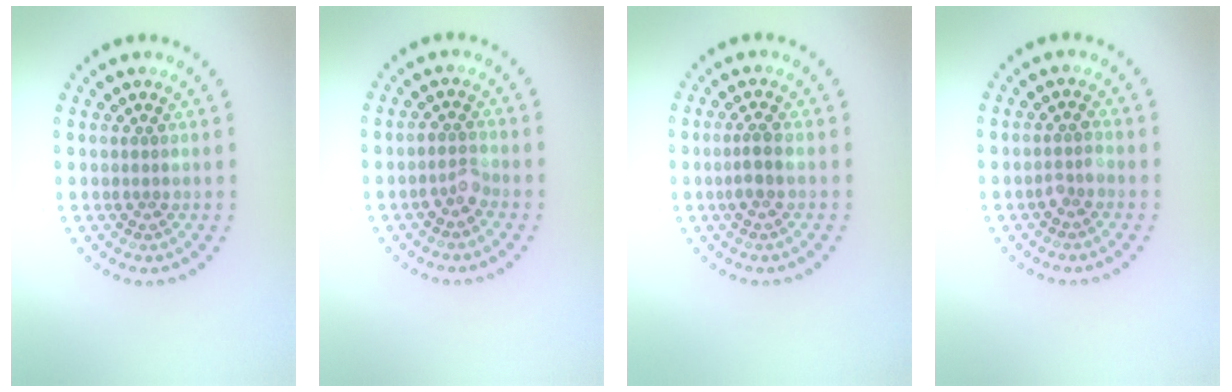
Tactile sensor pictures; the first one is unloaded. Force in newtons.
{"total": 1.6, "press": 1.4, "slide": 0.9}
{"total": 1.7, "press": 1.5, "slide": 0.8}
{"total": 1.3, "press": 1.1, "slide": 0.6}